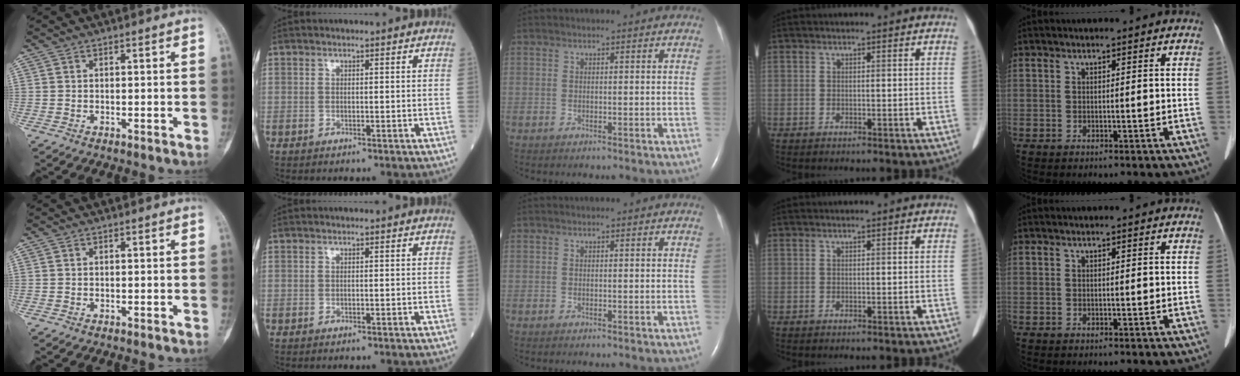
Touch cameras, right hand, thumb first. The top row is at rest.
{}